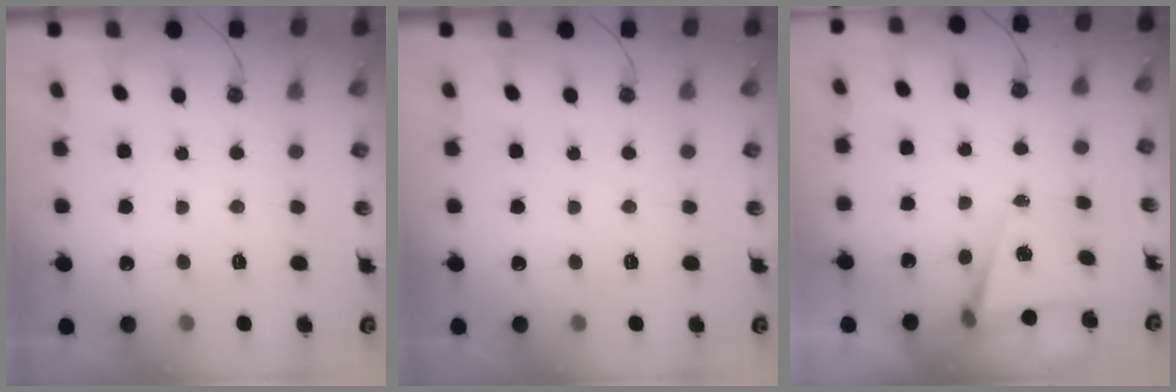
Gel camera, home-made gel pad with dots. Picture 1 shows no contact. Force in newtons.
{"total": 0.0}
{"total": 5.7, "press": 3.8, "slide": 4.3}